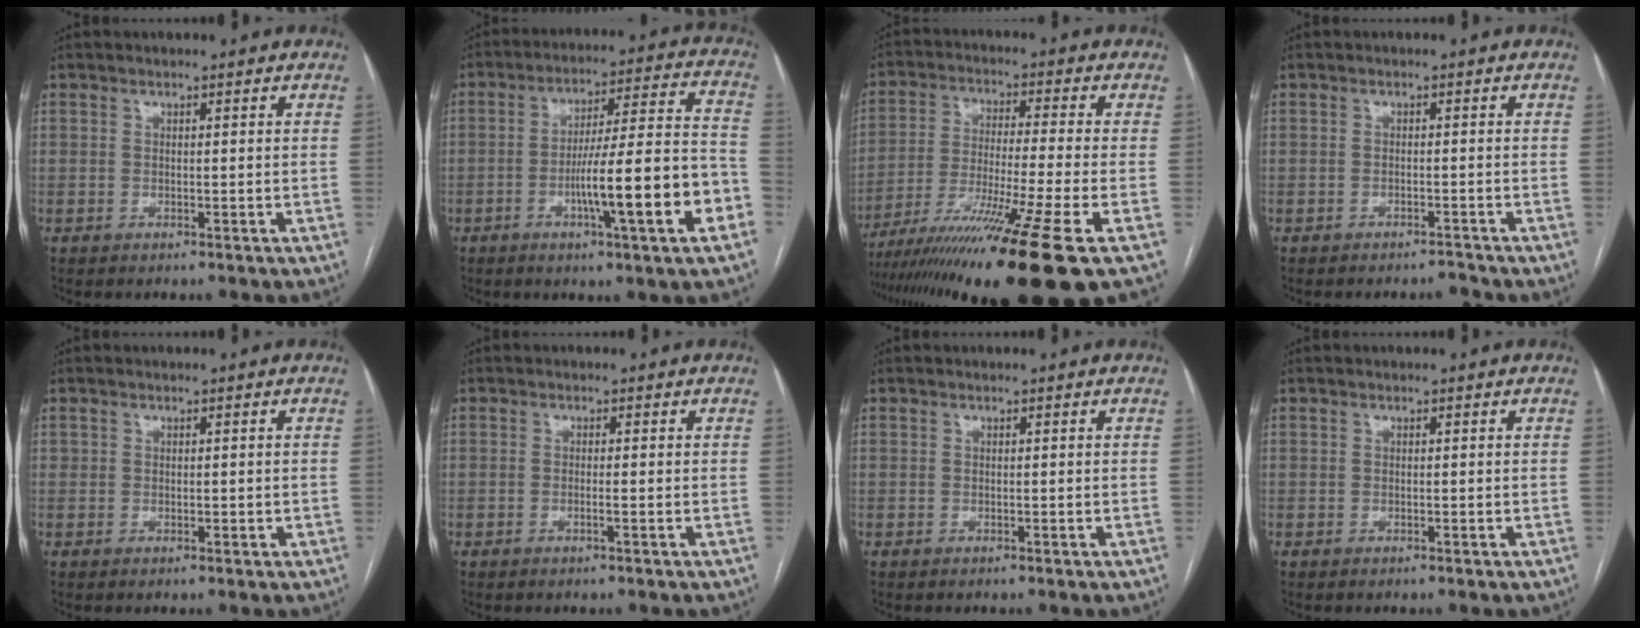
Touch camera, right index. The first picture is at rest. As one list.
[{"total": 16.2, "force": [-5.7, 0.5, 15.1], "torque": [-0.235, 0.008, -0.086]}, {"total": 19.2, "force": [-12.9, -2.3, 14.0], "torque": [-0.217, -0.054, -0.221]}, {"total": 1.3, "force": [-1.3, 0.1, 0.0], "torque": [0.000, -0.005, -0.016]}, {"total": 0.9, "force": [0.1, 0.8, 0.5], "torque": [-0.008, 0.006, 0.005]}, {"total": 0.9, "force": [-0.4, -0.1, 0.8], "torque": [-0.014, 0.001, -0.007]}, {"total": 0.0}, {"total": 0.0}]